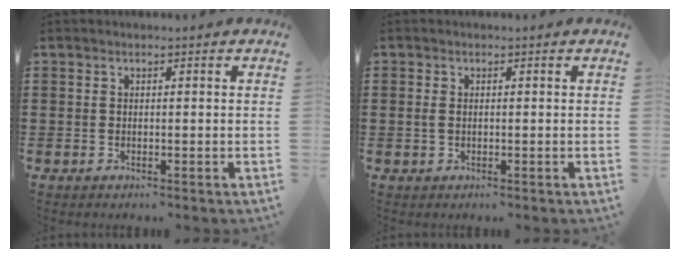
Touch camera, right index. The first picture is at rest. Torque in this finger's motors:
{"motor_torque": [-0.30, 0.80, -0.01, -0.01]}